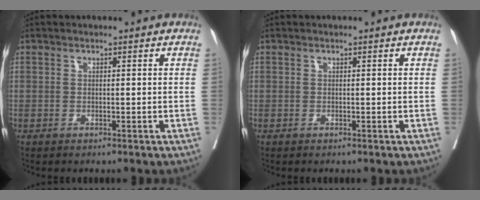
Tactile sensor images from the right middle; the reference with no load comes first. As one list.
[{"total": 0.0}]